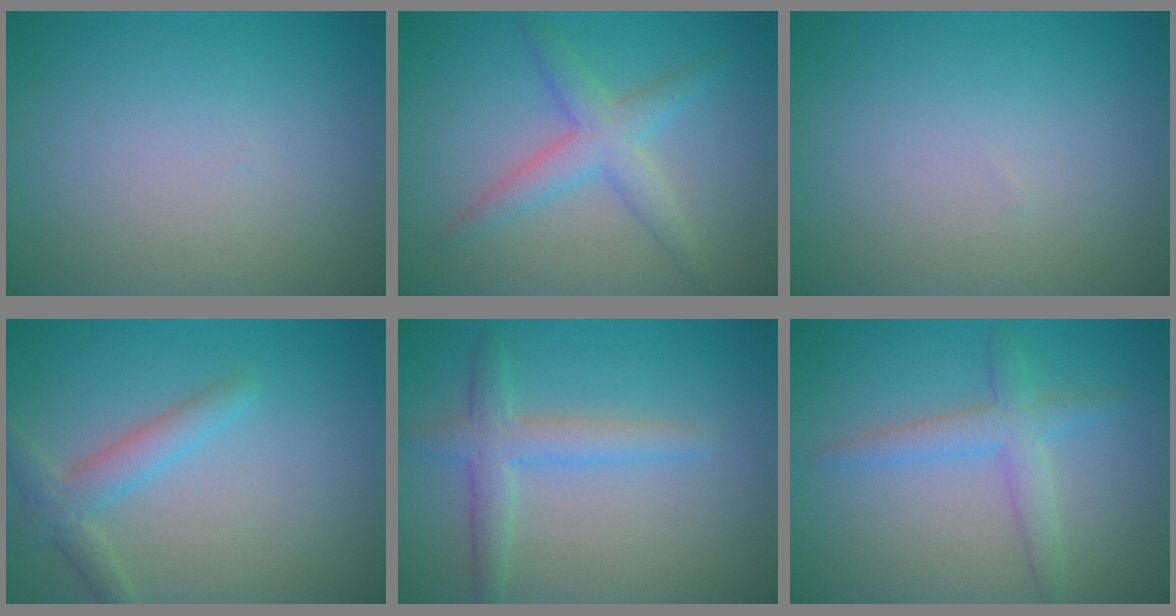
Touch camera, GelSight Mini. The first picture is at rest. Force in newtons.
{"total": 3.5, "press": 3.5, "slide": 0.1}
{"total": 0.0}
{"total": 2.8, "press": 2.8, "slide": 0.1}
{"total": 3.1, "press": 3.1, "slide": 0.1}
{"total": 2.9, "press": 2.9, "slide": 0.1}